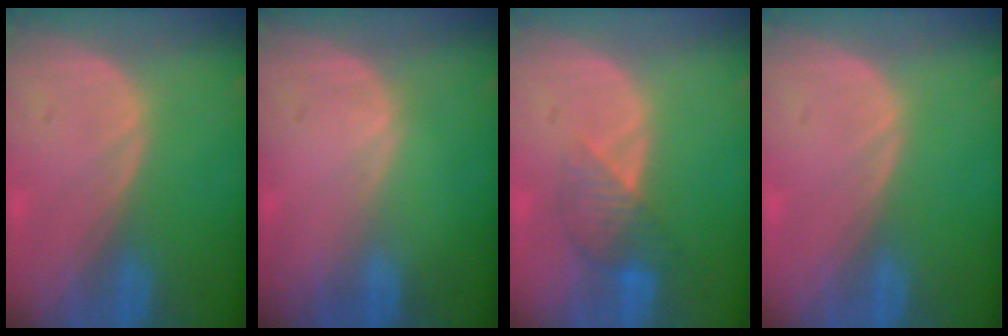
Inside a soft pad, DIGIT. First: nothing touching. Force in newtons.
{"total": 0.0}
{"total": 4.2, "press": 4.1, "slide": 0.5}
{"total": 0.0}